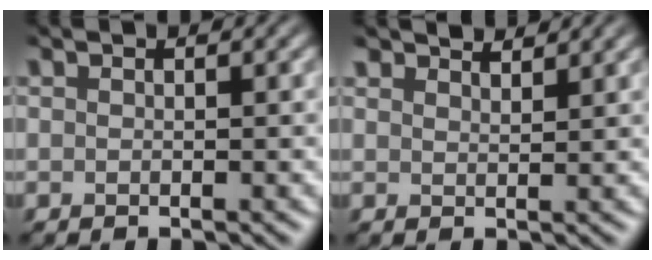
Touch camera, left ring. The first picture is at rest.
{"total": 2.5, "force": [2.5, 0.3, 0.6], "torque": [-0.009, -0.002, 0.036]}